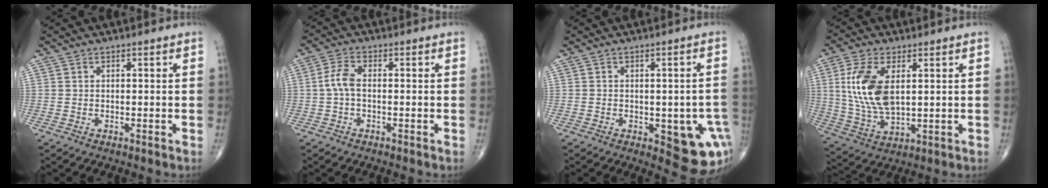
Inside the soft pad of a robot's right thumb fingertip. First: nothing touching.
{"total": 3.7, "force": [-0.4, 1.8, 3.3], "torque": [-0.076, 0.009, -0.013]}
{"total": 11.3, "force": [-3.2, 5.0, 9.6], "torque": [-0.081, 0.005, -0.025]}
{"total": 12.8, "force": [2.7, 6.6, 10.7], "torque": [-0.223, -0.012, 0.061]}